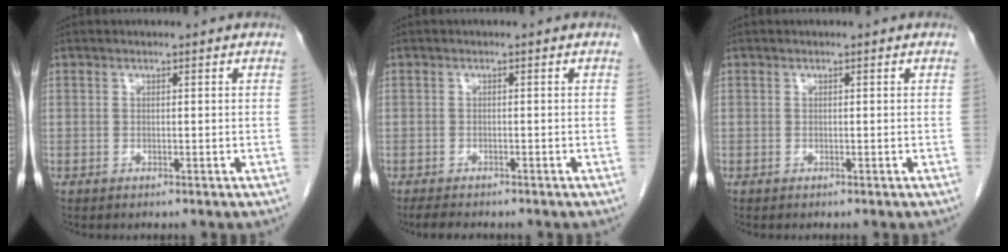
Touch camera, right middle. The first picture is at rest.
{"total": 3.0, "force": [-2.5, 0.9, 1.3], "torque": [-0.026, -0.008, -0.037]}
{"total": 0.0}